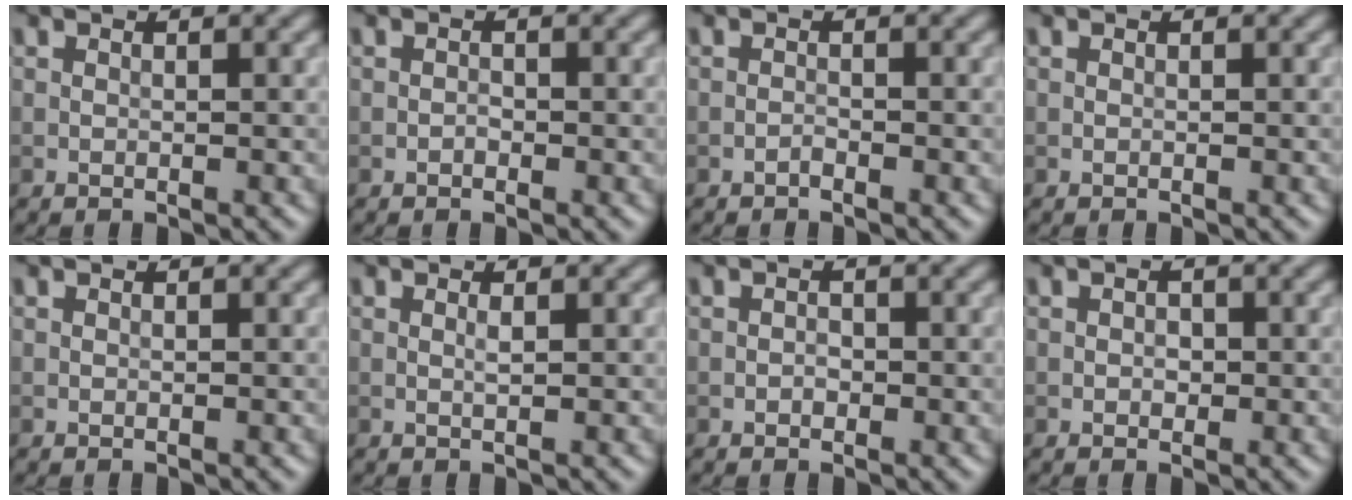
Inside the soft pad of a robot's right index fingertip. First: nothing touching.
{"total": 0.5, "force": [-0.3, 0.4, 0.3], "torque": [-0.002, 0.001, -0.006]}
{"total": 0.5, "force": [-0.5, 0.1, 0.2], "torque": [-0.002, 0.002, -0.010]}
{"total": 0.0}
{"total": 0.0}
{"total": 0.6, "force": [0.1, 0.0, 0.6], "torque": [-0.012, 0.001, 0.003]}
{"total": 0.7, "force": [-0.3, 0.5, 0.4], "torque": [-0.003, -0.001, -0.006]}
{"total": 0.8, "force": [0.0, 0.7, 0.4], "torque": [-0.004, -0.004, -0.003]}